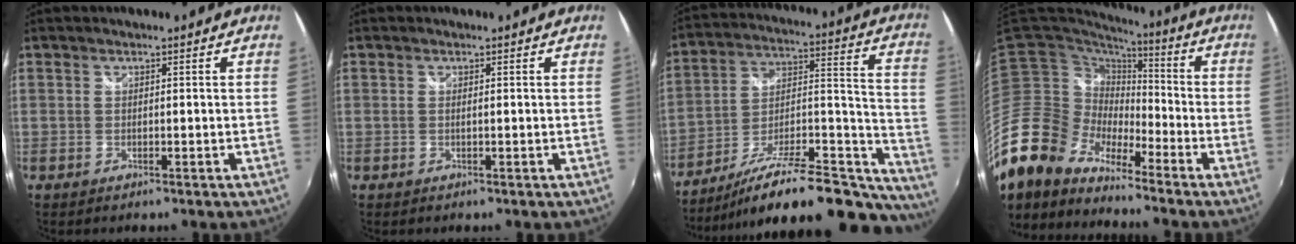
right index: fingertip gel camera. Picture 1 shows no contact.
{"total": 0.6, "force": [-0.1, -0.2, 0.6], "torque": [-0.010, 0.000, -0.002]}
{"total": 29.2, "force": [-22.3, 8.3, 17.0], "torque": [-0.210, 0.007, -0.324]}
{"total": 14.3, "force": [-12.0, 6.2, 4.7], "torque": [-0.089, 0.003, -0.242]}